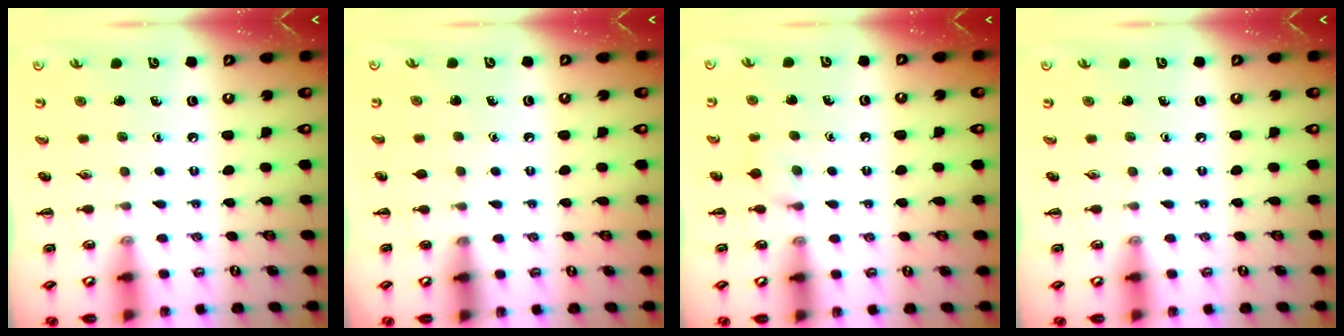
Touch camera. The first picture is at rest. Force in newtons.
{"total": 0.0}
{"total": 6.3, "press": 5.9, "slide": 2.2}
{"total": 0.0}